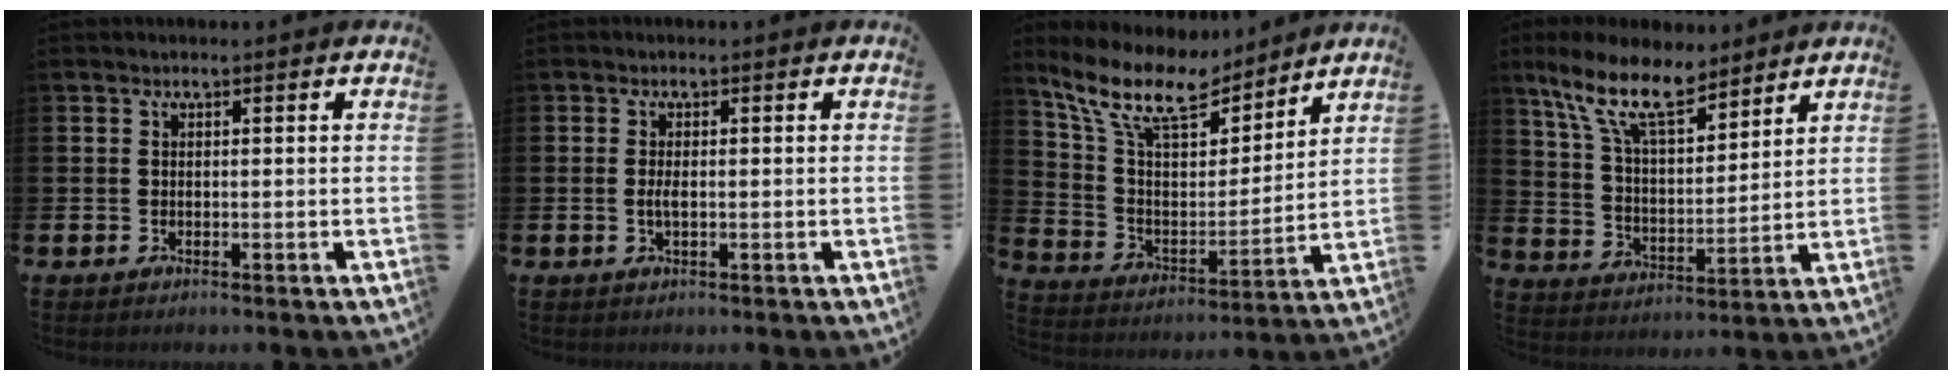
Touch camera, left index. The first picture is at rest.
{"total": 1.4, "force": [-0.1, 0.4, 1.3], "torque": [-0.023, 0.000, -0.004]}
{"total": 11.9, "force": [10.1, 3.9, 5.0], "torque": [-0.142, -0.061, 0.177]}
{"total": 11.6, "force": [9.0, 4.0, 6.1], "torque": [-0.147, -0.032, 0.164]}